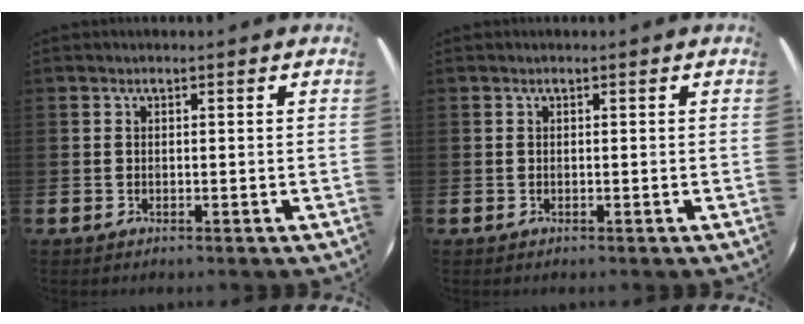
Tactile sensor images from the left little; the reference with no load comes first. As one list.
[{"total": 0.0}]